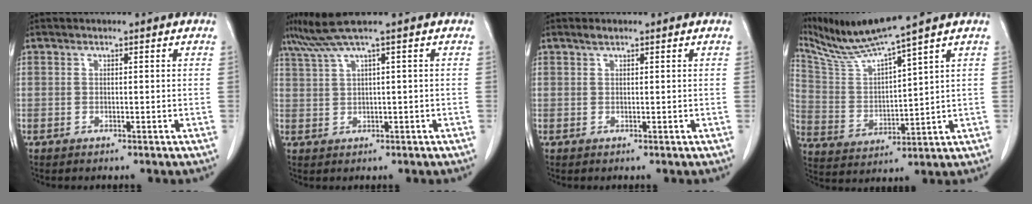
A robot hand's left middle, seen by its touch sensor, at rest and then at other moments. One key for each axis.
{"total": 3.4, "fx": 2.4, "fy": -1.3, "fz": 2.0, "tx": -0.054, "ty": 0.015, "tz": 0.057}
{"total": 0.8, "fx": 0.7, "fy": 0.1, "fz": 0.4, "tx": -0.014, "ty": 0.001, "tz": 0.015}
{"total": 10.2, "fx": 8.9, "fy": -2.2, "fz": 4.3, "tx": -0.094, "ty": -0.007, "tz": 0.180}